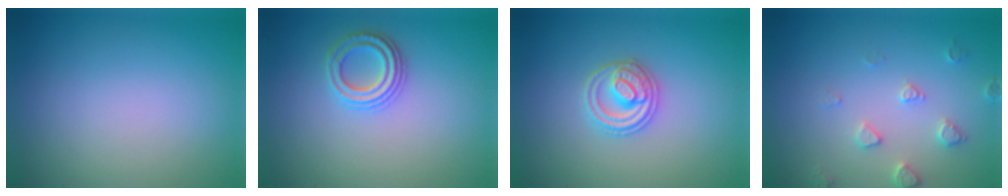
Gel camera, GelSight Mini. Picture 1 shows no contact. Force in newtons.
{"total": 2.5, "press": 2.4, "slide": 0.4}
{"total": 2.8, "press": 2.8, "slide": 0.4}
{"total": 2.2, "press": 2.2, "slide": 0.4}